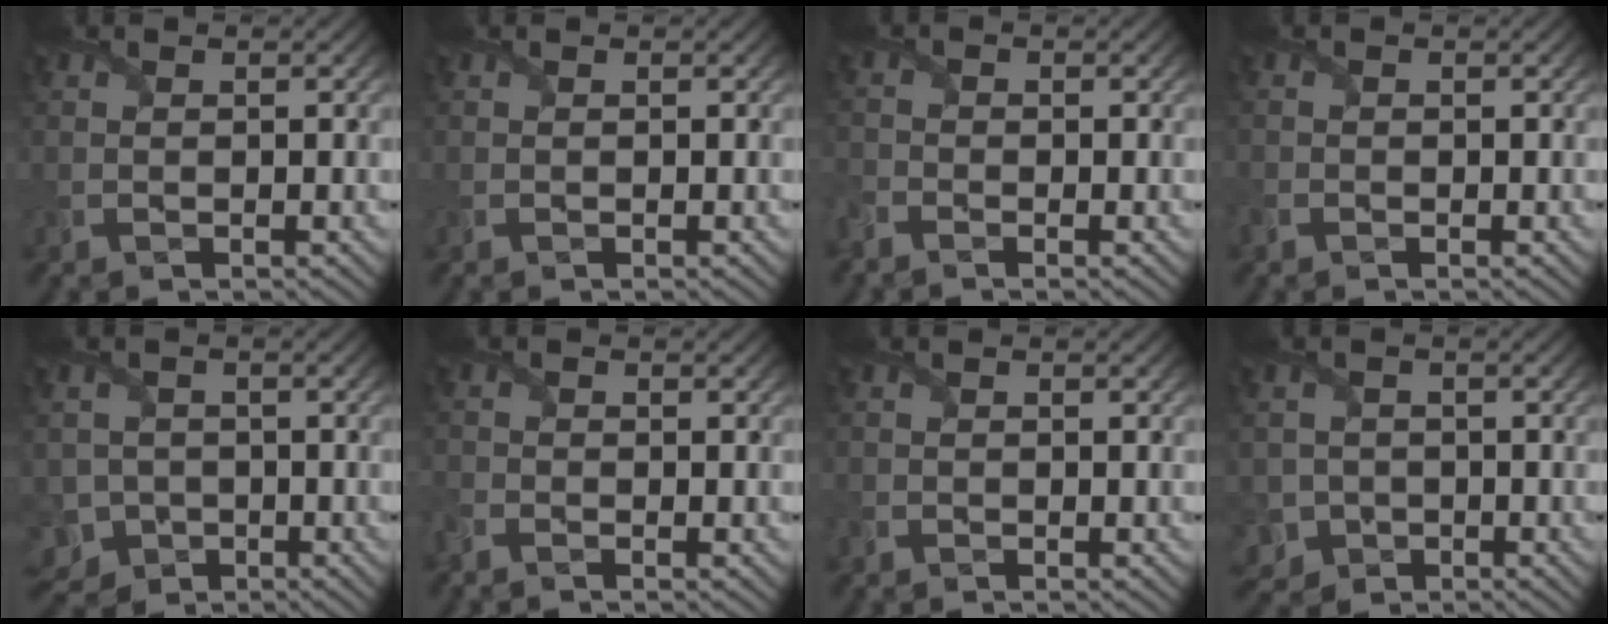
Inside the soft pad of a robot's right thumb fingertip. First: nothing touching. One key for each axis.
{"total": 0.0}
{"total": 2.4, "fx": -2.0, "fy": 0.9, "fz": 0.7, "tx": -0.023, "ty": -0.012, "tz": -0.055}
{"total": 1.2, "fx": -0.9, "fy": 0.8, "fz": 0.3, "tx": -0.010, "ty": -0.005, "tz": -0.022}
{"total": 6.0, "fx": -2.8, "fy": 5.0, "fz": 1.9, "tx": -0.053, "ty": -0.022, "tz": -0.051}
{"total": 2.1, "fx": -1.7, "fy": 0.8, "fz": 0.7, "tx": -0.025, "ty": -0.012, "tz": -0.048}
{"total": 0.9, "fx": -0.7, "fy": 0.5, "fz": 0.1, "tx": -0.005, "ty": -0.005, "tz": -0.015}
{"total": 4.2, "fx": -1.7, "fy": 3.8, "fz": 0.9, "tx": -0.030, "ty": -0.012, "tz": -0.039}